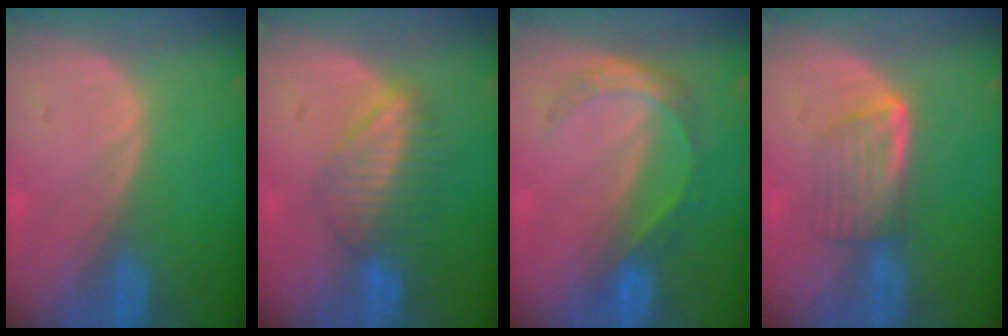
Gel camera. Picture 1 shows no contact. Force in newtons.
{"total": 6.5, "press": 5.9, "slide": 2.7}
{"total": 5.7, "press": 4.8, "slide": 3.0}
{"total": 5.7, "press": 5.1, "slide": 2.5}